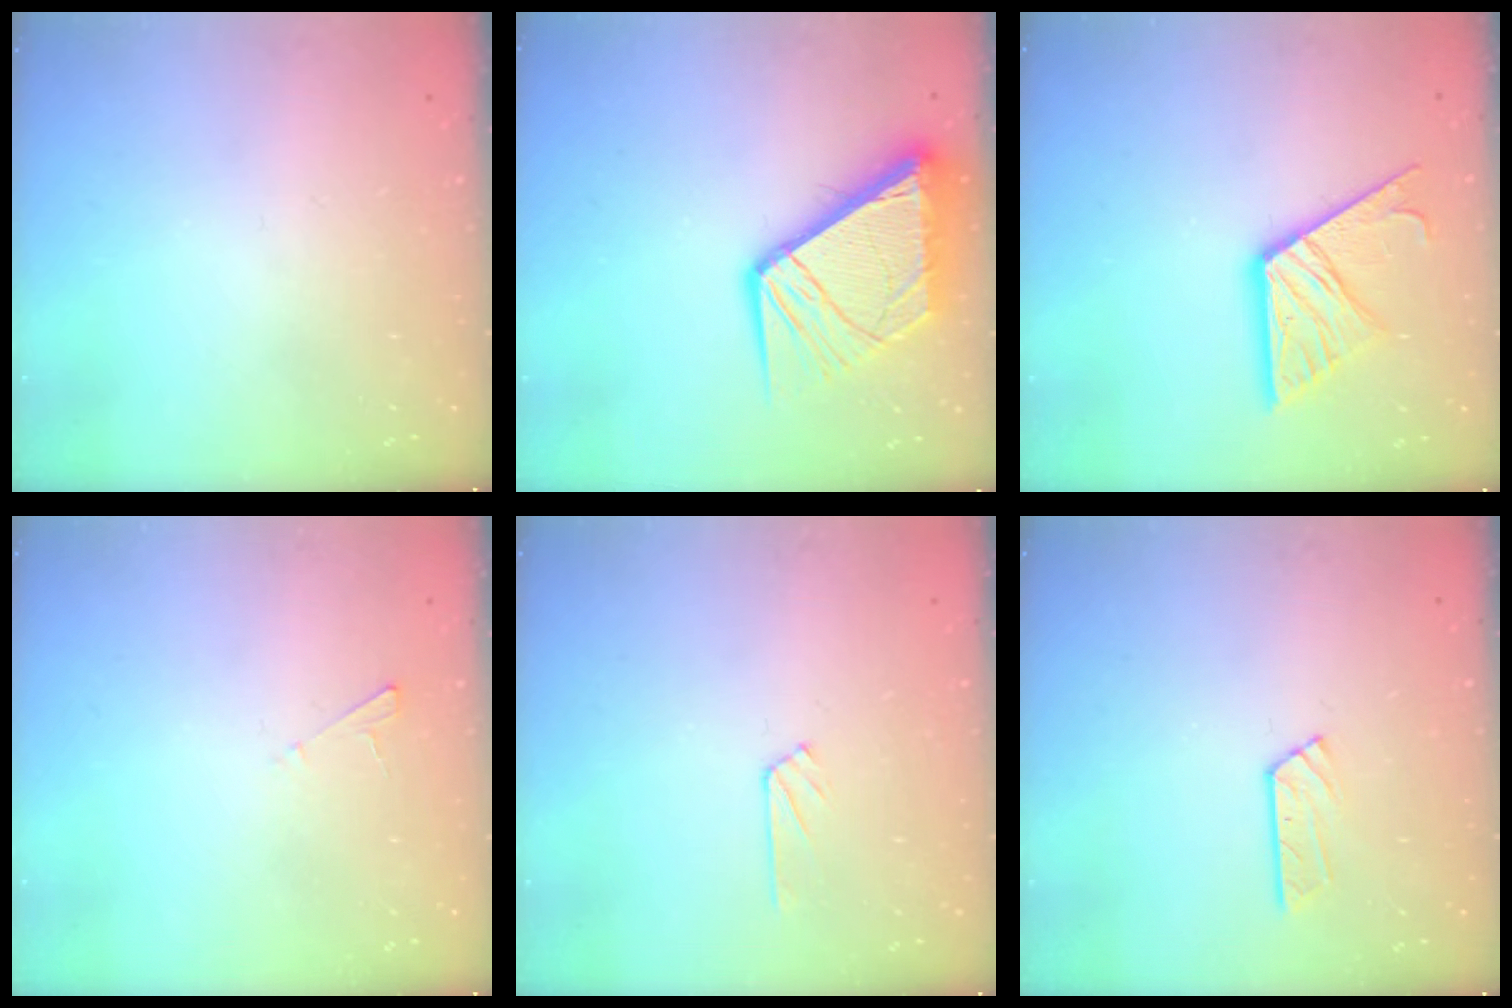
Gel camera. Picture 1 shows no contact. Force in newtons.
{"total": 14.5, "press": 14.4, "slide": 1.6}
{"total": 14.7, "press": 14.6, "slide": 1.4}
{"total": 2.0, "press": 2.0, "slide": 0.2}
{"total": 4.2, "press": 4.2, "slide": 0.5}
{"total": 3.4, "press": 3.4, "slide": 0.3}